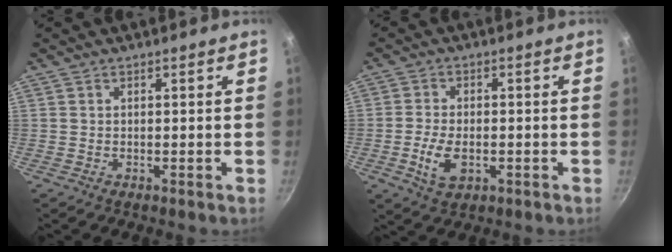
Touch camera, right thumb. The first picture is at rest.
{"total": 6.6, "force": [-1.7, 3.9, 5.0], "torque": [-0.097, 0.005, -0.029]}